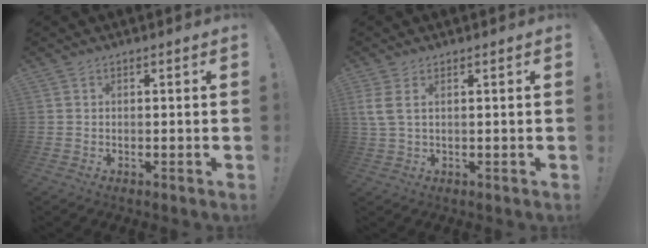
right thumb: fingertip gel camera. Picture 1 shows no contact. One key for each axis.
{"total": 3.4, "fx": 1.4, "fy": 0.7, "fz": 3.1, "tx": -0.060, "ty": -0.003, "tz": 0.027}